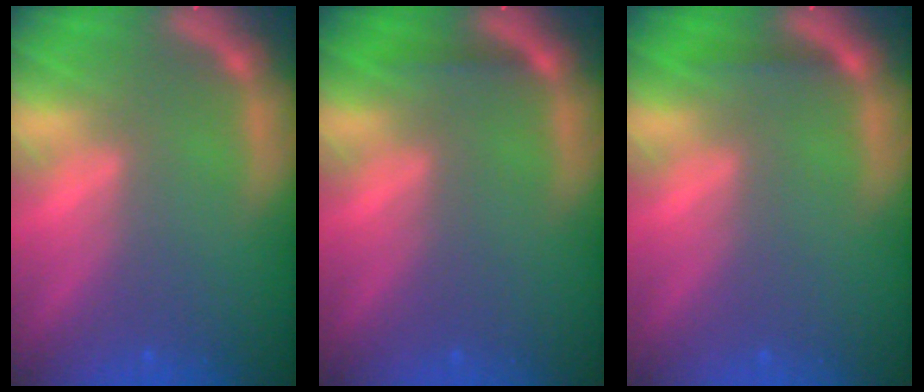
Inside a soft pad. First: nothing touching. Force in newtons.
{"total": 0.9}
{"total": 0.9}